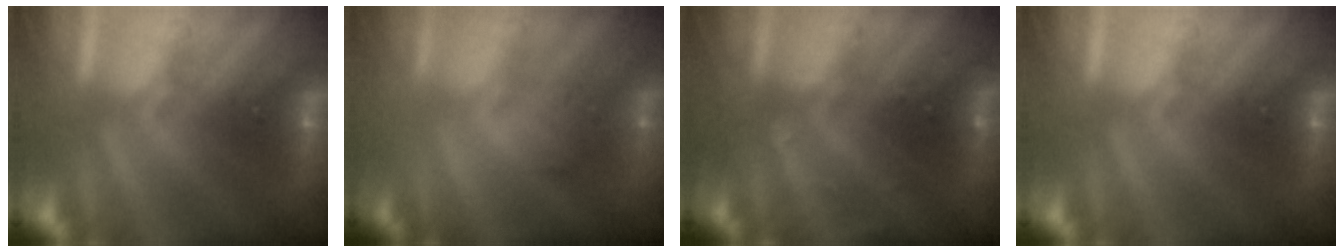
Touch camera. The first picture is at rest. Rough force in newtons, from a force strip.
{"total": 2.2}
{"total": 2.4}
{"total": 0.0}